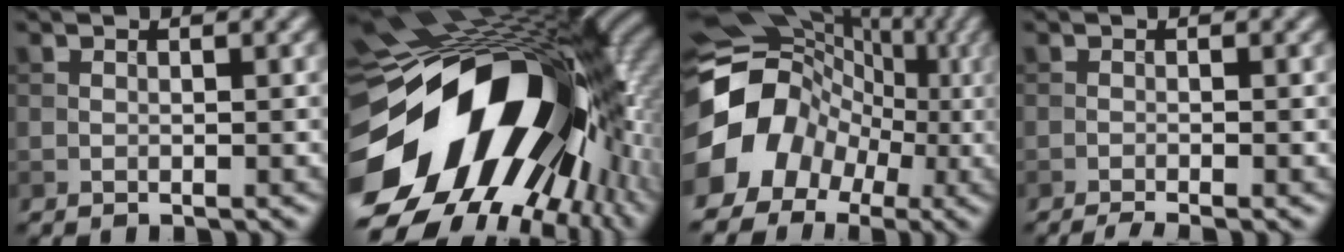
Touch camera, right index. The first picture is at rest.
{"total": 21.0, "force": [-4.1, 13.1, 15.9], "torque": [-0.284, -0.047, -0.058]}
{"total": 12.3, "force": [-2.1, 10.6, 5.9], "torque": [-0.111, -0.010, -0.050]}
{"total": 2.1, "force": [-1.5, 0.3, 1.5], "torque": [-0.020, 0.000, -0.031]}